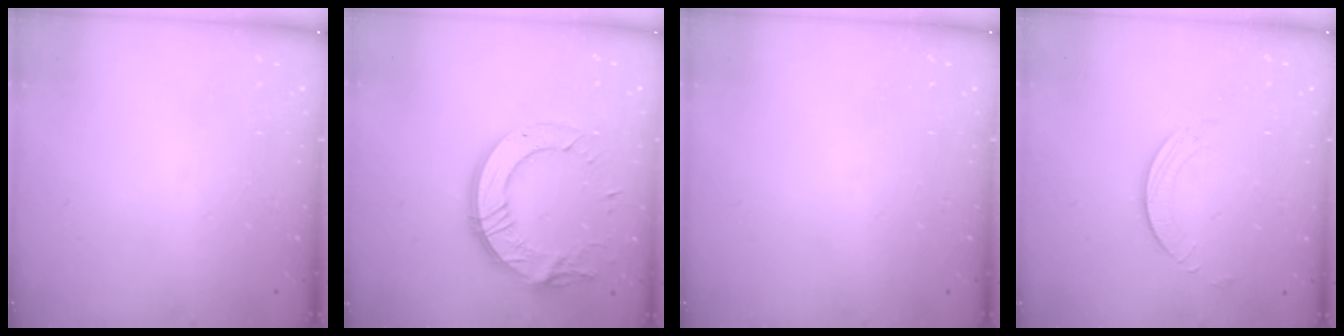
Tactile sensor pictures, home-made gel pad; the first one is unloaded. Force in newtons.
{"total": 16.0, "press": 16.0, "slide": 1.0}
{"total": 0.0}
{"total": 1.7, "press": 1.7, "slide": 0.2}